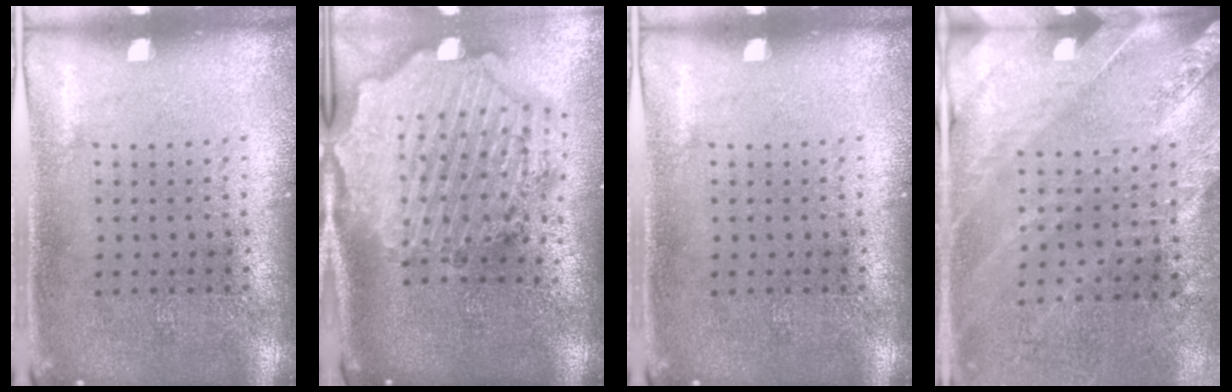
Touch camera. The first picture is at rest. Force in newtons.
{"total": 4.0, "press": 3.3, "slide": 2.3}
{"total": 0.0}
{"total": 2.5, "press": 2.3, "slide": 0.8}